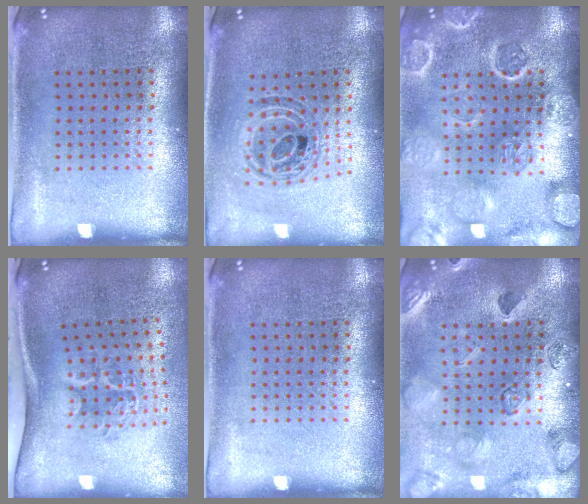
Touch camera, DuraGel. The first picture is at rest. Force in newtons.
{"total": 0.9, "press": 0.9, "slide": 0.2}
{"total": 3.7, "press": 3.3, "slide": 1.7}
{"total": 2.1, "press": 1.4, "slide": 1.6}
{"total": 0.0}
{"total": 2.4, "press": 2.4, "slide": 0.4}